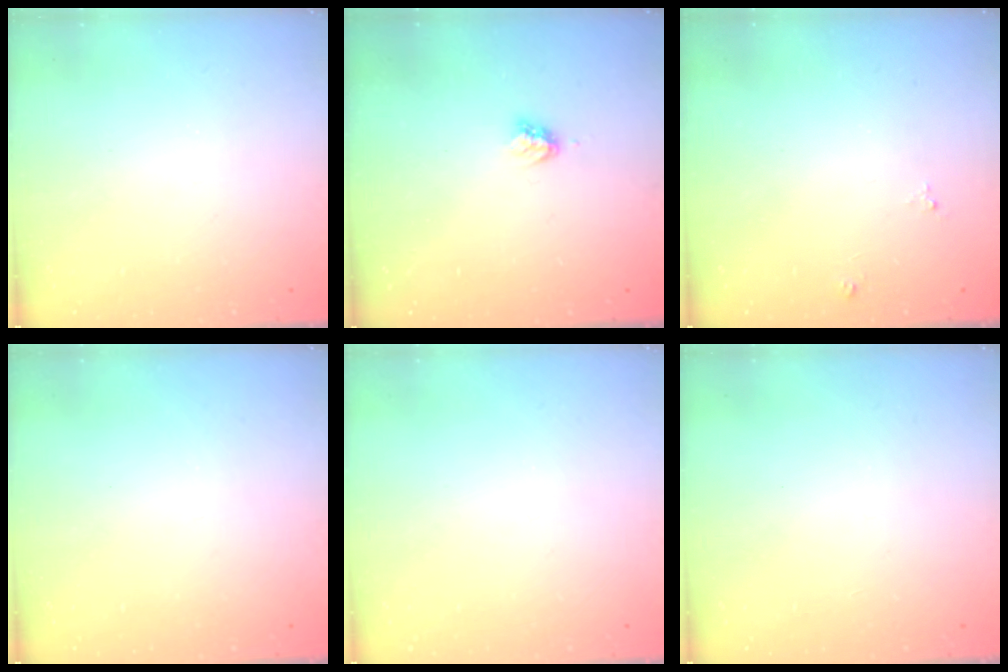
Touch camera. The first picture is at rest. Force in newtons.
{"total": 3.3, "press": 3.3, "slide": 0.3}
{"total": 4.1, "press": 4.1, "slide": 0.4}
{"total": 0.0}
{"total": 0.0}
{"total": 0.0}